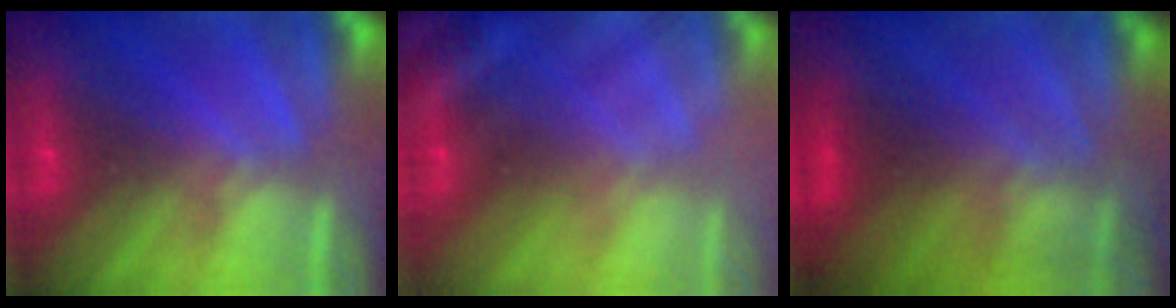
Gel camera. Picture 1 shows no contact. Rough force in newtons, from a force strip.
{"total": 2.9}
{"total": 3.9}